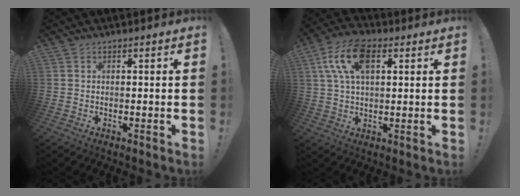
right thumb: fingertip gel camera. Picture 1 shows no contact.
{"total": 13.8, "force": [4.8, 7.6, 10.4], "torque": [-0.199, 0.002, 0.091]}